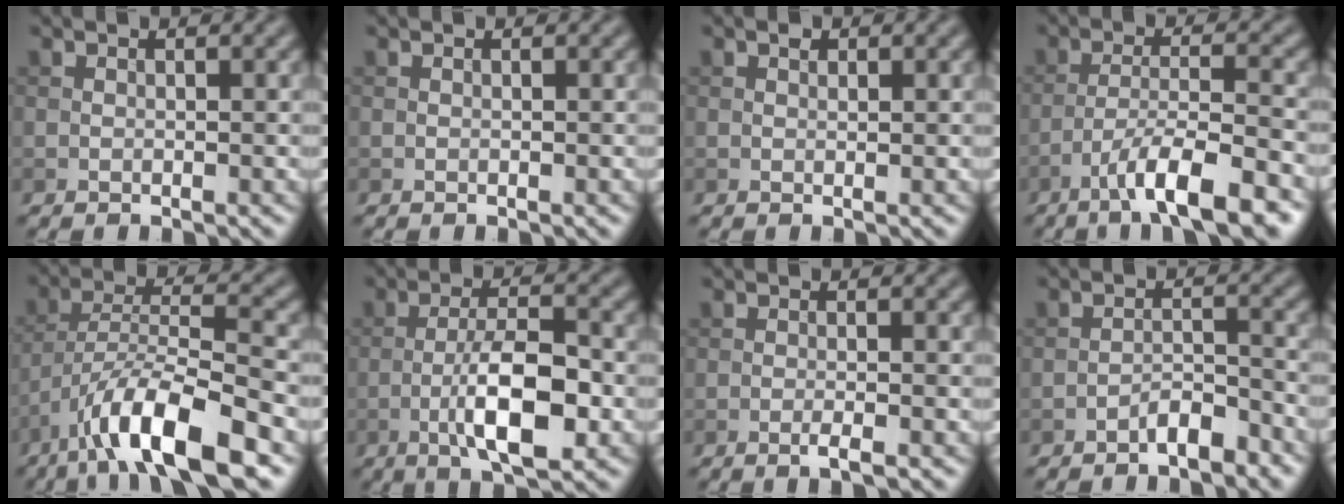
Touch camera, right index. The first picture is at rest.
{"total": 0.0}
{"total": 0.7, "force": [0.4, 0.4, 0.5], "torque": [-0.006, -0.001, 0.006]}
{"total": 8.0, "force": [-5.2, 1.6, 5.9], "torque": [-0.094, 0.006, -0.088]}
{"total": 10.1, "force": [-6.4, 2.4, 7.4], "torque": [-0.126, 0.009, -0.116]}
{"total": 7.3, "force": [-2.5, 2.2, 6.5], "torque": [-0.112, 0.007, -0.047]}
{"total": 1.5, "force": [-0.6, 0.2, 1.3], "torque": [-0.019, 0.000, -0.015]}
{"total": 2.5, "force": [-2.0, 0.7, 1.4], "torque": [-0.020, 0.011, -0.036]}